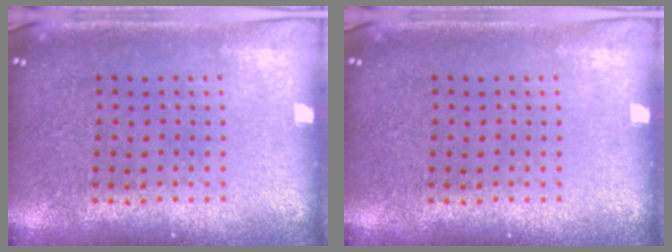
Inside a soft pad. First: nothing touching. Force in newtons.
{"total": 0.0}